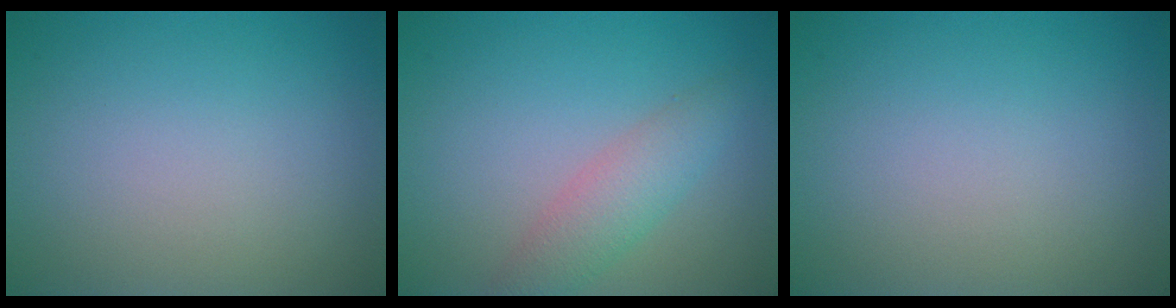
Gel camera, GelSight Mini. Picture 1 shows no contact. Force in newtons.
{"total": 3.1, "press": 3.1, "slide": 0.1}
{"total": 0.0}